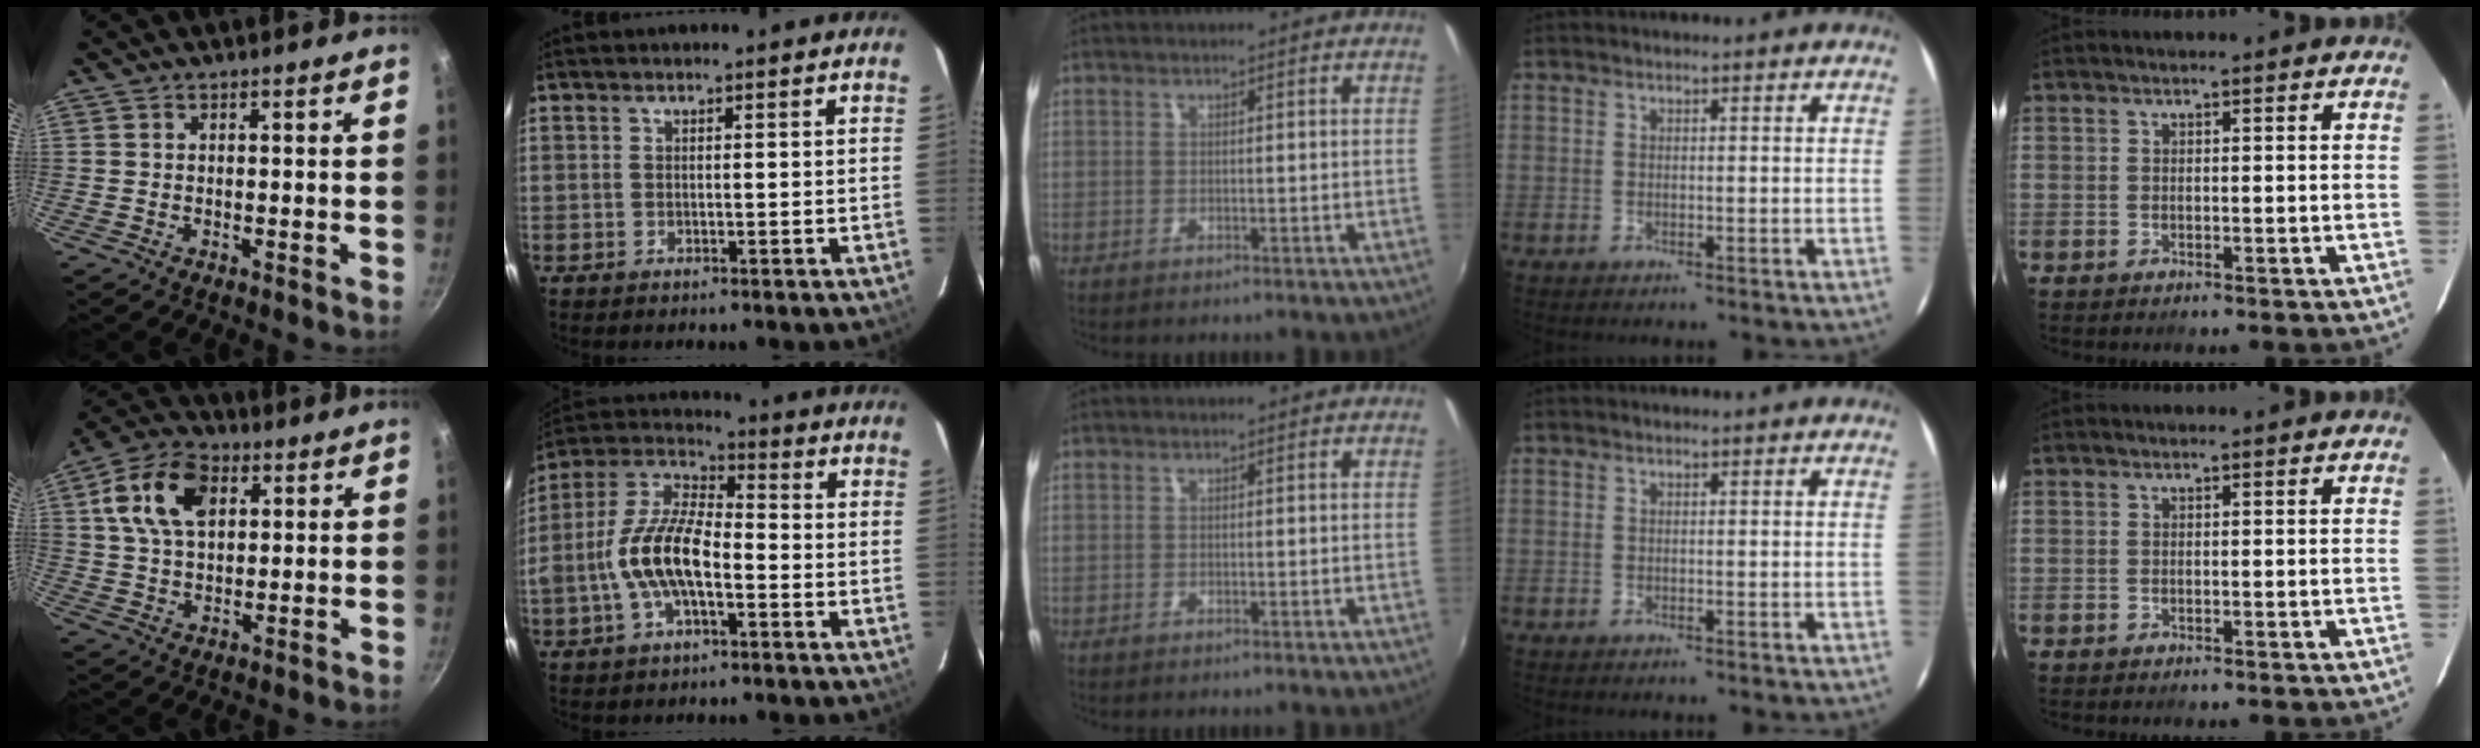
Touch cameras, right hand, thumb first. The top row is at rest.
{"thumb": {"total": 13.0, "force": [4.0, 8.3, 9.2], "torque": [-0.152, 0.007, 0.060]}, "index": {"total": 12.9, "force": [-3.3, 5.9, 11.0], "torque": [-0.229, 0.010, -0.063]}}